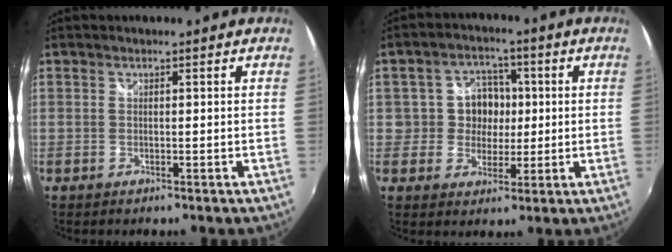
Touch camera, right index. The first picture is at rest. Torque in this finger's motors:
{"motor_torque": [0.08, 0.01, 0.05, 0.03]}